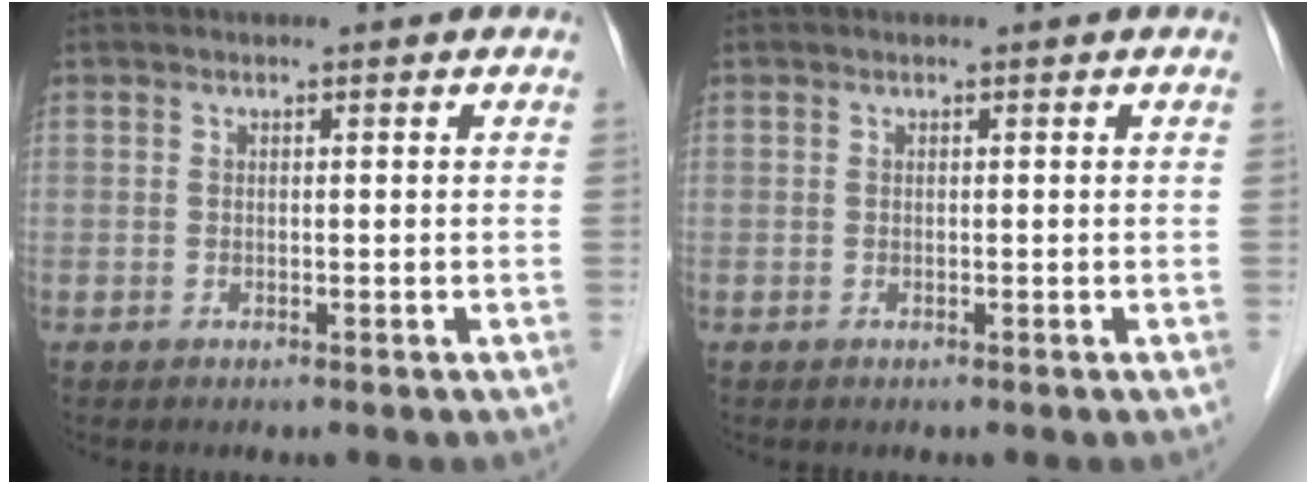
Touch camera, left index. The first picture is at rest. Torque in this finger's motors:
{"motor_torque": [-0.01, -0.01, 0.01, 0.00]}